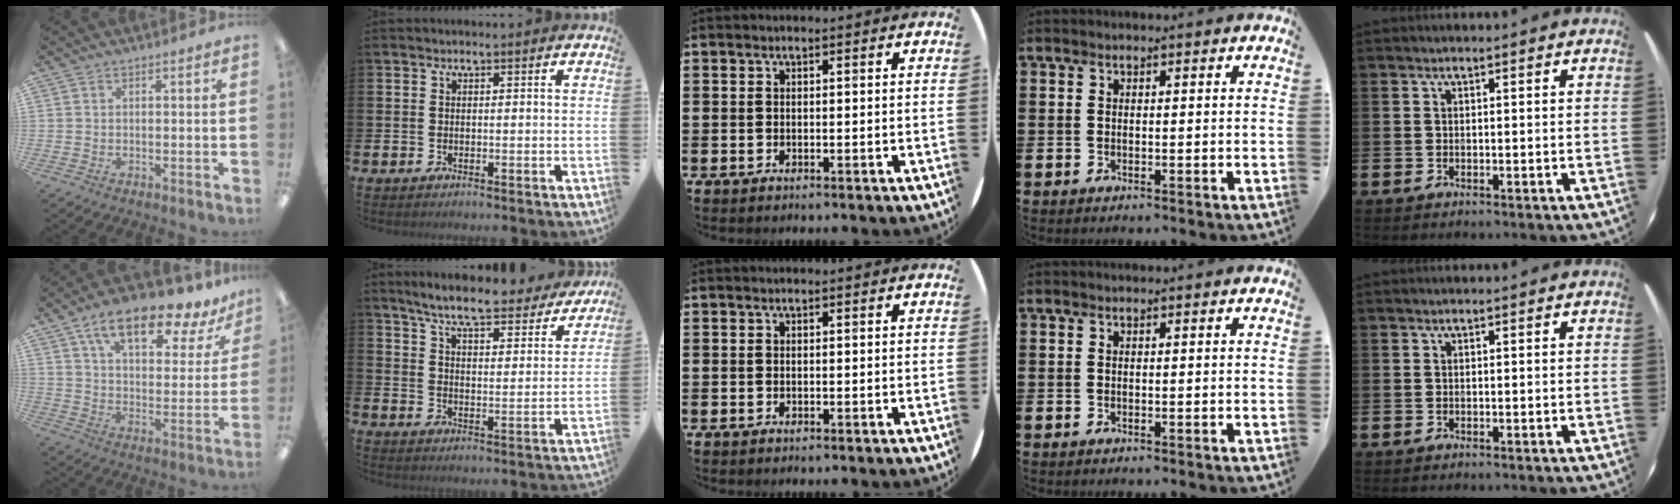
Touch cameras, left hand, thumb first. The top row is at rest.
{"thumb": {"total": 15.8, "force": [11.1, 5.4, 9.9], "torque": [-0.164, -0.055, 0.187]}, "index": {"total": 7.2, "force": [6.6, 0.6, 2.8], "torque": [-0.079, -0.041, 0.112]}}